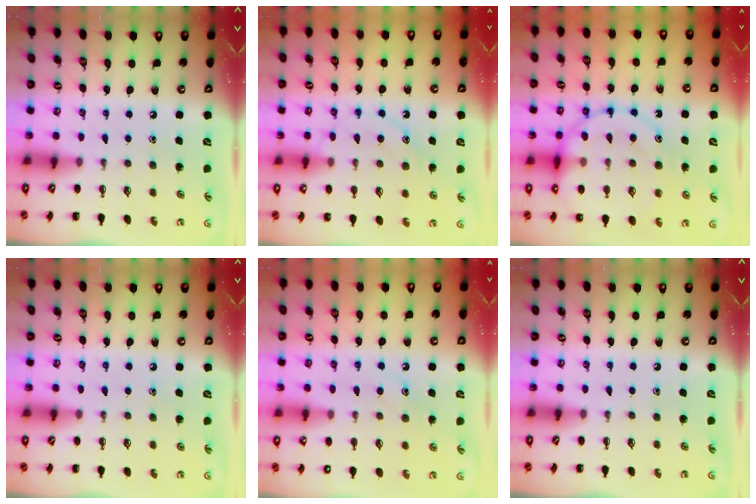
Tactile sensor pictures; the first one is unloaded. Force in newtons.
{"total": 11.9, "press": 11.9, "slide": 0.4}
{"total": 18.4, "press": 18.3, "slide": 2.2}
{"total": 5.5, "press": 5.2, "slide": 1.8}
{"total": 8.6, "press": 8.5, "slide": 1.3}
{"total": 0.0}